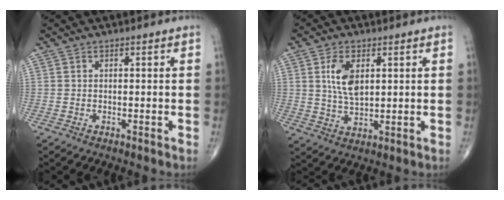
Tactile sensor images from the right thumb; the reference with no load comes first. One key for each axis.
{"total": 7.3, "fx": 2.0, "fy": 3.9, "fz": 5.8, "tx": -0.106, "ty": -0.010, "tz": 0.043}